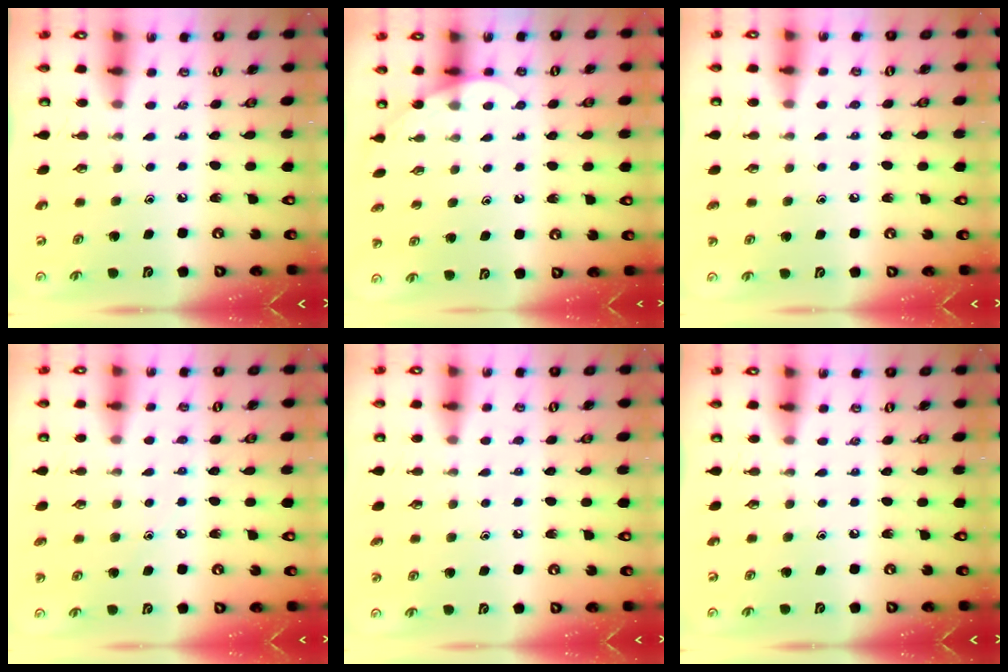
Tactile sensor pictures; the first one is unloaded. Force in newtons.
{"total": 4.0, "press": 4.0, "slide": 0.3}
{"total": 2.4, "press": 2.4, "slide": 0.2}
{"total": 4.5, "press": 4.5, "slide": 0.4}
{"total": 4.9, "press": 4.9, "slide": 0.5}
{"total": 0.0}